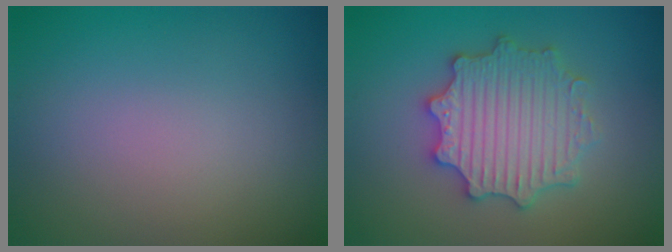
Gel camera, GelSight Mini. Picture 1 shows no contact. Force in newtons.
{"total": 5.6, "press": 5.5, "slide": 1.0}